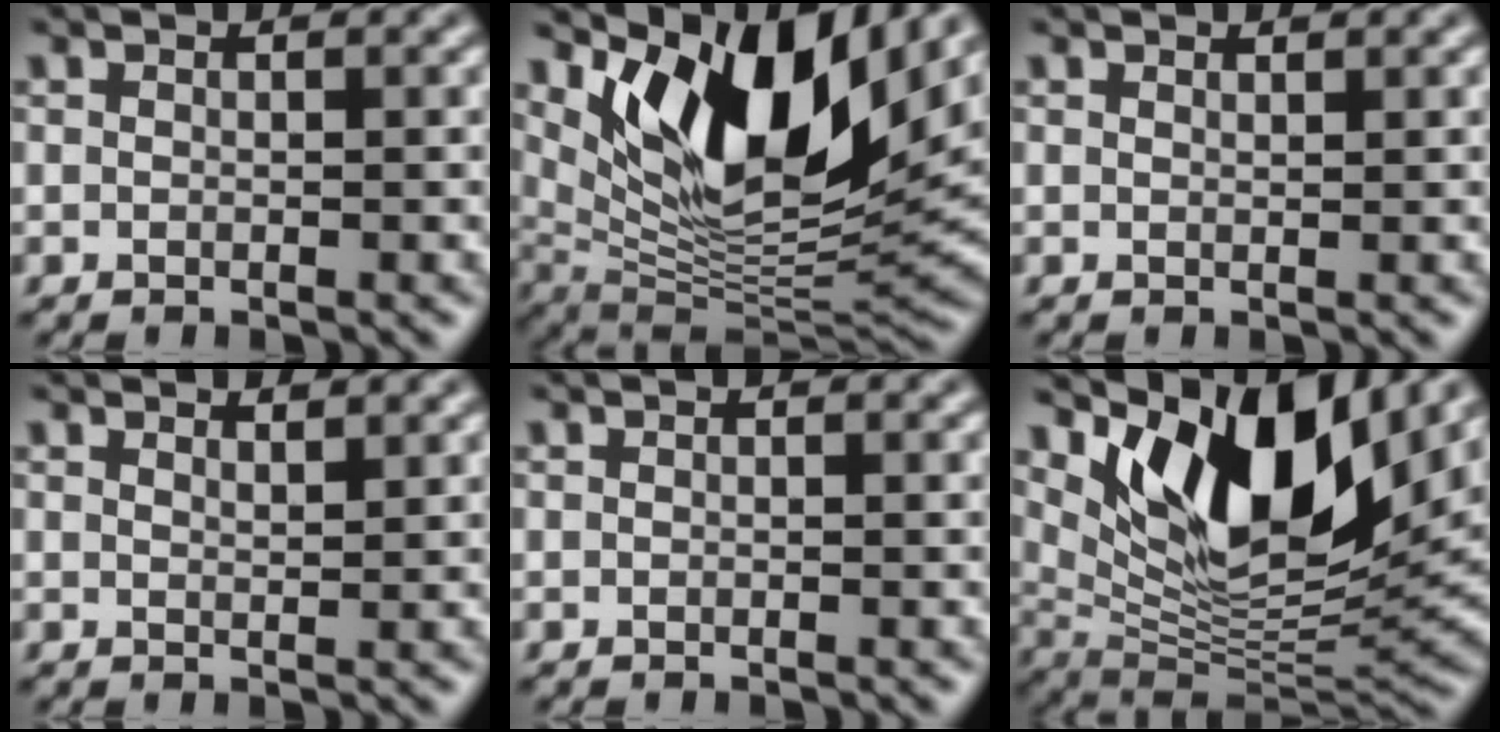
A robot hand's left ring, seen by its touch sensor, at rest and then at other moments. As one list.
[{"total": 12.6, "force": [6.0, 4.9, 10.0], "torque": [-0.162, -0.016, 0.120]}, {"total": 0.6, "force": [0.6, 0.0, 0.1], "torque": [0.000, 0.000, 0.012]}, {"total": 1.3, "force": [1.2, 0.1, 0.4], "torque": [-0.006, 0.002, 0.020]}, {"total": 0.0}, {"total": 11.6, "force": [6.2, 4.6, 8.7], "torque": [-0.138, -0.017, 0.123]}]